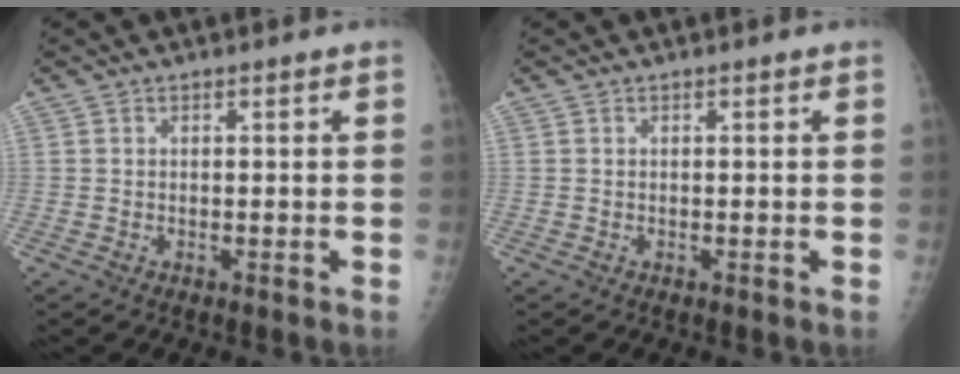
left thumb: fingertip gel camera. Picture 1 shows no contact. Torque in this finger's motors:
{"motor_torque": [0.00, 0.00, 0.00, -0.01, 0.00]}